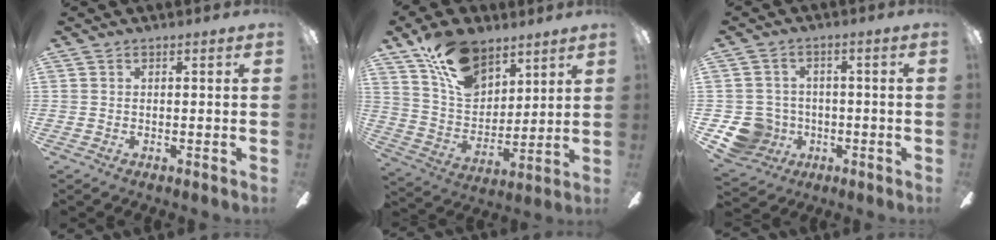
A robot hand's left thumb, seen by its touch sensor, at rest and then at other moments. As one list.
[{"total": 17.0, "force": [11.2, 9.8, 8.1], "torque": [-0.152, -0.048, 0.214]}, {"total": 8.2, "force": [-2.7, 7.5, 1.7], "torque": [-0.062, 0.016, -0.046]}]